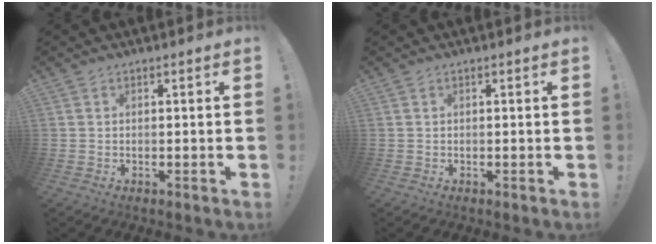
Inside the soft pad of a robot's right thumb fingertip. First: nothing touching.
{"total": 0.0}